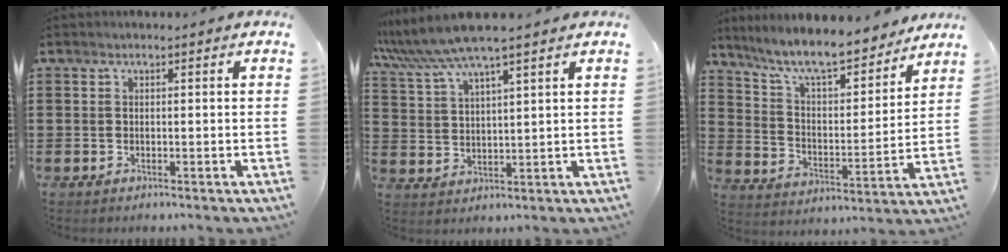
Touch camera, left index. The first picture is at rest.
{"total": 7.0, "force": [5.7, 0.2, 4.0], "torque": [-0.095, -0.016, 0.103]}
{"total": 9.4, "force": [8.4, 0.8, 4.2], "torque": [-0.115, -0.051, 0.143]}